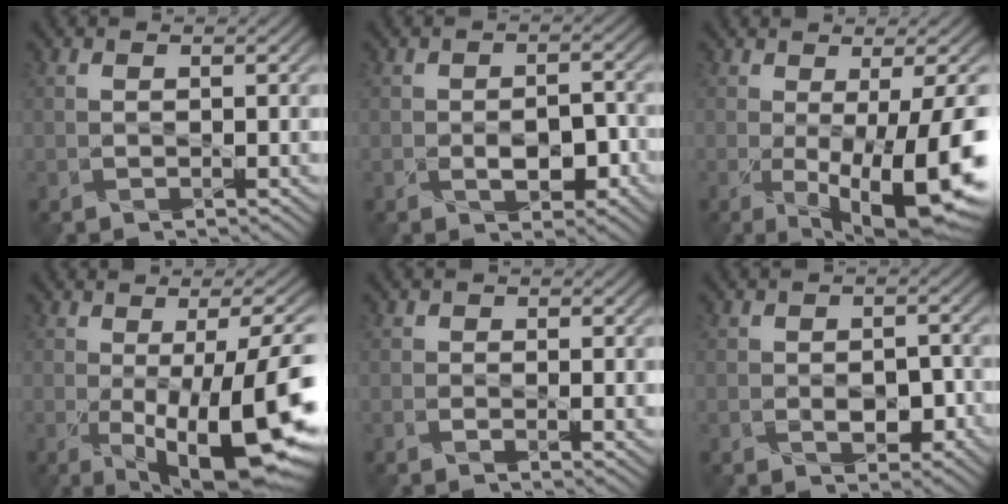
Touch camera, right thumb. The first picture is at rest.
{"total": 4.2, "force": [-1.9, 2.6, 2.7], "torque": [-0.030, -0.003, -0.033]}
{"total": 13.4, "force": [-3.8, 4.2, 12.1], "torque": [-0.197, -0.043, -0.037]}
{"total": 15.5, "force": [-3.6, 5.2, 14.2], "torque": [-0.204, -0.038, -0.035]}
{"total": 1.3, "force": [-0.6, 0.8, 0.8], "torque": [-0.009, -0.013, -0.012]}
{"total": 3.6, "force": [-1.6, 2.5, 2.1], "torque": [-0.021, -0.007, -0.027]}